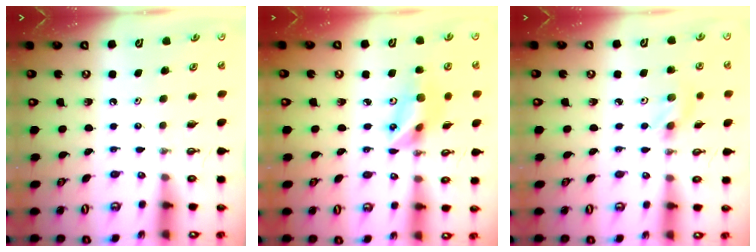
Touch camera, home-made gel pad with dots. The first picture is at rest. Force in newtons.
{"total": 10.5, "press": 10.2, "slide": 2.8}
{"total": 3.2, "press": 2.9, "slide": 1.4}